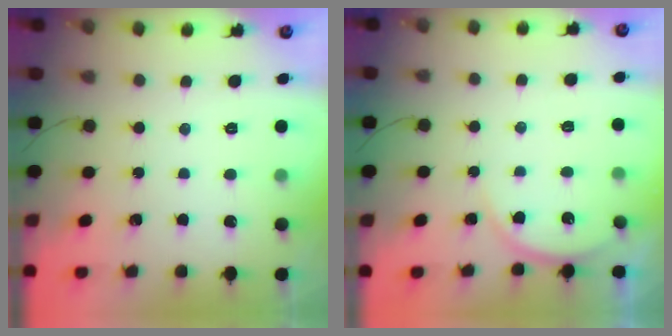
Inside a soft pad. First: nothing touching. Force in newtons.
{"total": 5.4, "press": 5.4, "slide": 0.6}